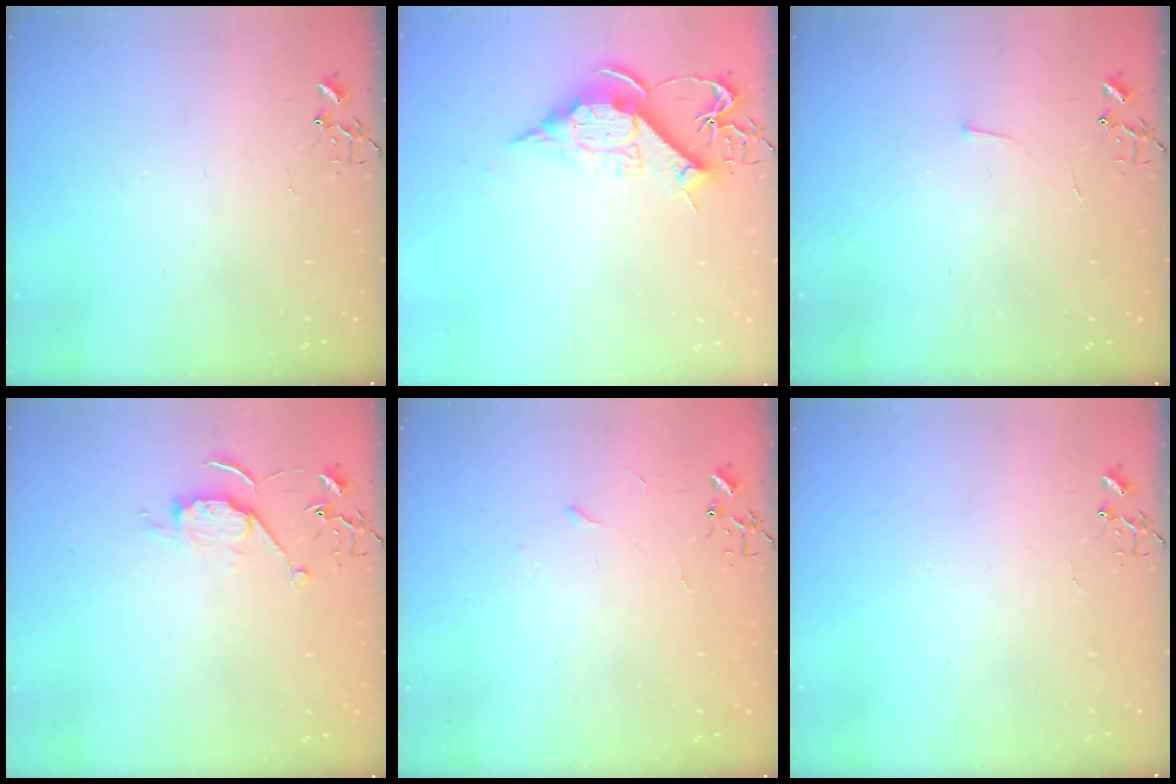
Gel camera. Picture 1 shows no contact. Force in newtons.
{"total": 11.6, "press": 11.6, "slide": 0.2}
{"total": 2.9, "press": 2.9, "slide": 0.4}
{"total": 7.7, "press": 7.6, "slide": 0.7}
{"total": 3.5, "press": 3.5, "slide": 0.4}
{"total": 0.0}